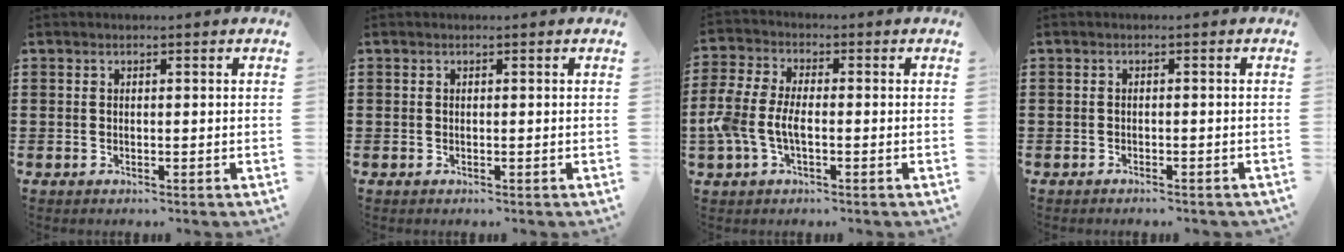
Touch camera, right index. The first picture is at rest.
{"total": 0.0}
{"total": 5.6, "force": [-1.7, 2.9, 4.5], "torque": [-0.119, -0.003, -0.041]}
{"total": 0.9, "force": [-0.9, 0.1, 0.1], "torque": [-0.006, 0.000, -0.018]}